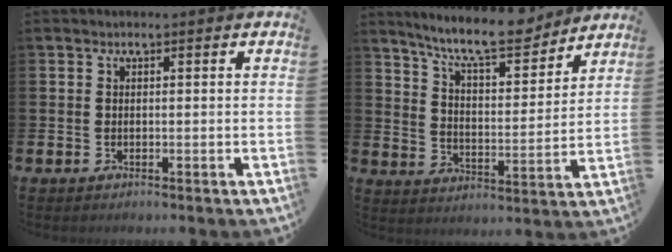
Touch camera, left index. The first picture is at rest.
{"total": 10.5, "force": [9.5, 1.9, 4.1], "torque": [-0.094, -0.056, 0.165]}